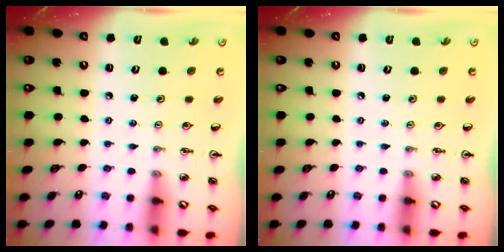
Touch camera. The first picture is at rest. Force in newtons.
{"total": 0.0}